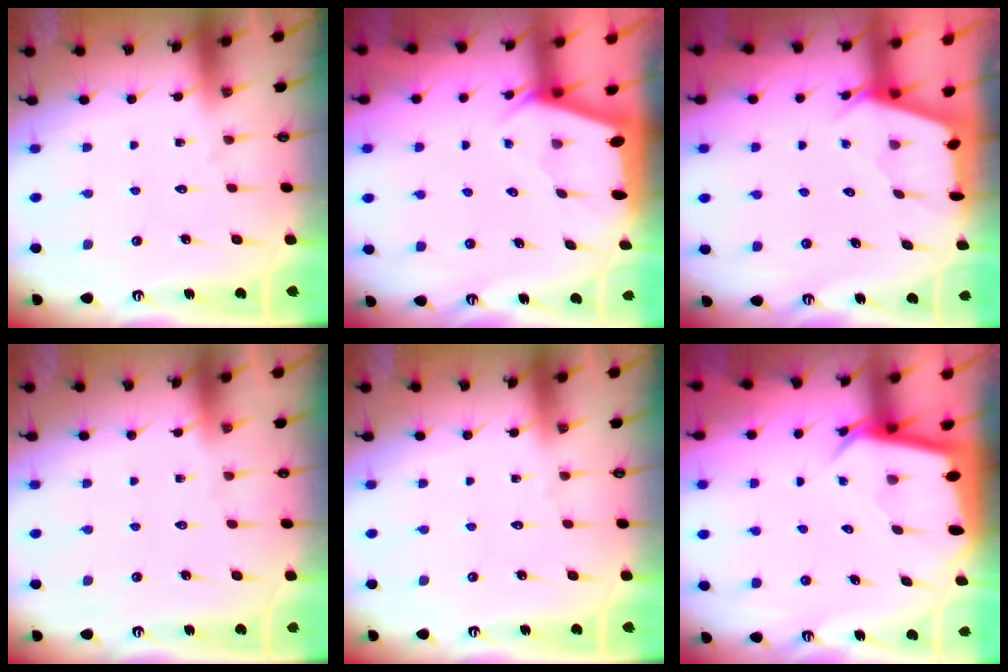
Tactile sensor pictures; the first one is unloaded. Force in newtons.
{"total": 2.0, "press": 2.0, "slide": 0.3}
{"total": 2.6, "press": 2.5, "slide": 0.3}
{"total": 0.0}
{"total": 0.0}
{"total": 3.9, "press": 3.9, "slide": 0.3}